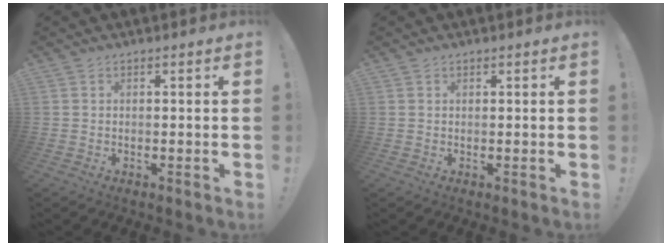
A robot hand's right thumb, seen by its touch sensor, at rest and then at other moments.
{"total": 0.5, "force": [0.4, 0.3, 0.0], "torque": [0.006, -0.003, 0.007]}